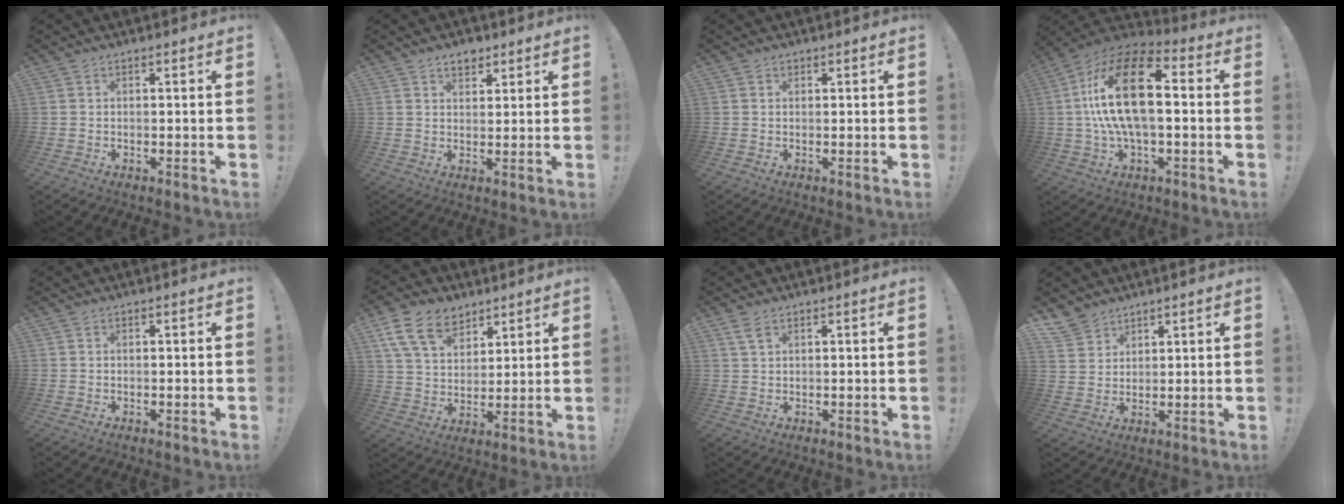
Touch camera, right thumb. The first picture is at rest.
{"total": 4.3, "force": [3.0, 2.7, 1.5], "torque": [-0.009, -0.013, 0.051]}
{"total": 0.5, "force": [0.3, 0.4, 0.0], "torque": [0.002, -0.001, 0.006]}
{"total": 22.1, "force": [1.8, 9.8, 19.7], "torque": [-0.370, 0.010, 0.027]}
{"total": 0.0}
{"total": 14.1, "force": [8.3, 9.2, 6.7], "torque": [-0.123, -0.038, 0.162]}
{"total": 3.1, "force": [1.8, 1.2, 2.1], "torque": [-0.041, -0.002, 0.034]}
{"total": 5.8, "force": [4.9, 3.1, 0.8], "torque": [-0.016, -0.036, 0.095]}